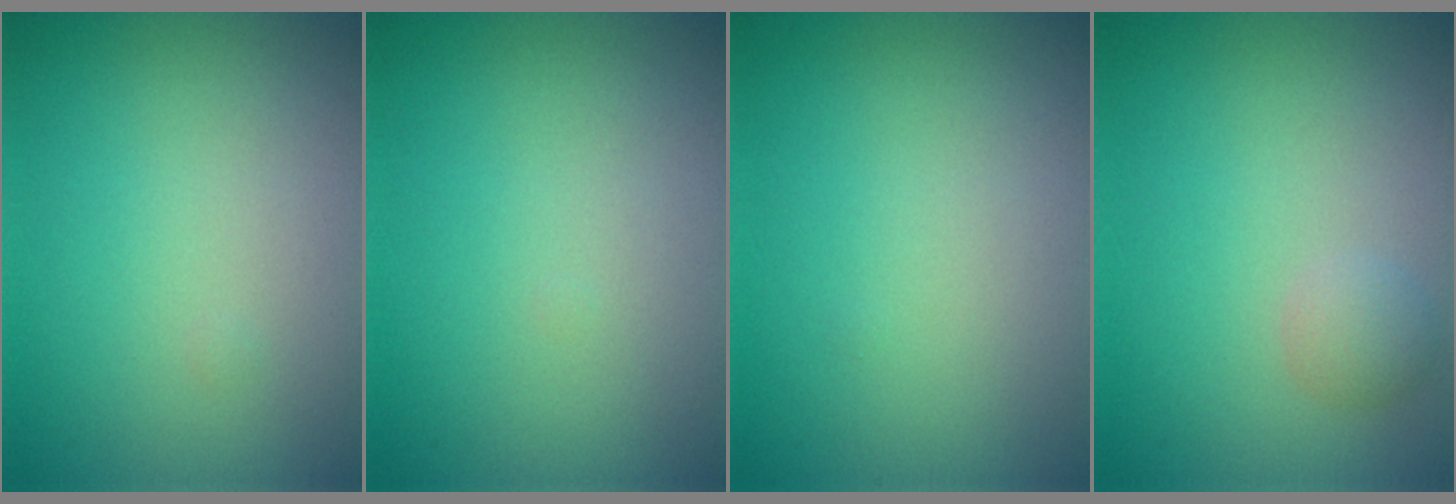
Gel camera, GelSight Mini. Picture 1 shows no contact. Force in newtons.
{"total": 0.0}
{"total": 0.0}
{"total": 1.3, "press": 1.3, "slide": 0.1}